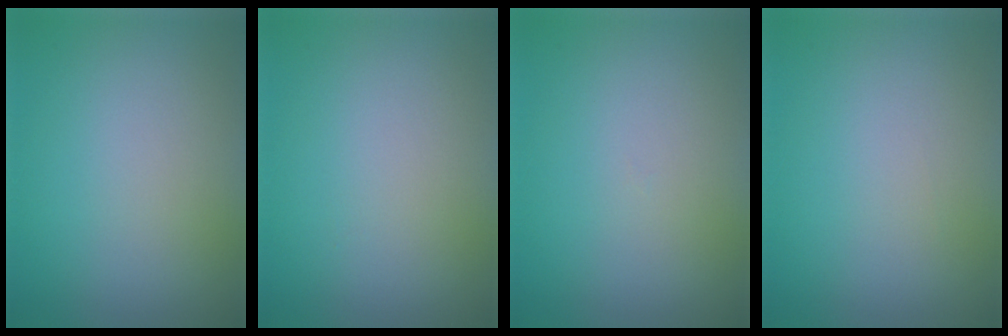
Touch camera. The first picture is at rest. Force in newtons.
{"total": 0.0}
{"total": 0.0}
{"total": 0.0}